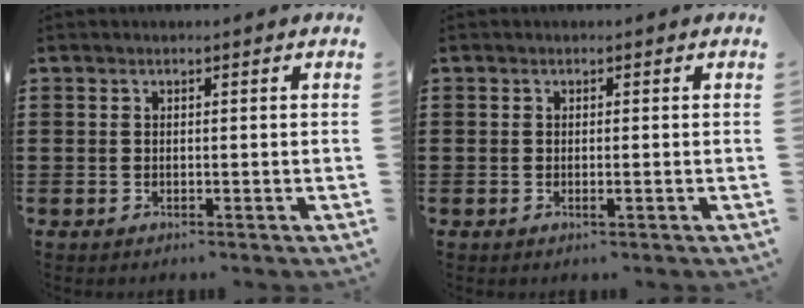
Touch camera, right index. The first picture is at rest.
{"total": 0.9, "force": [-0.2, -0.1, 0.8], "torque": [-0.014, -0.006, -0.004]}